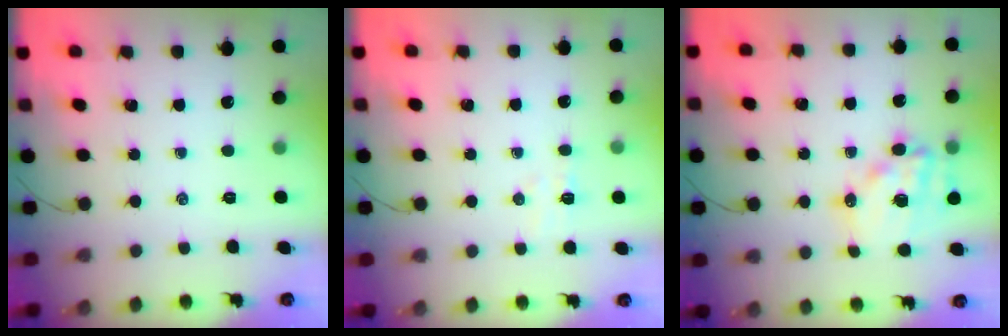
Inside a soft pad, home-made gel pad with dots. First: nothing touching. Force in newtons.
{"total": 4.5, "press": 4.3, "slide": 1.2}
{"total": 14.0, "press": 13.6, "slide": 3.4}